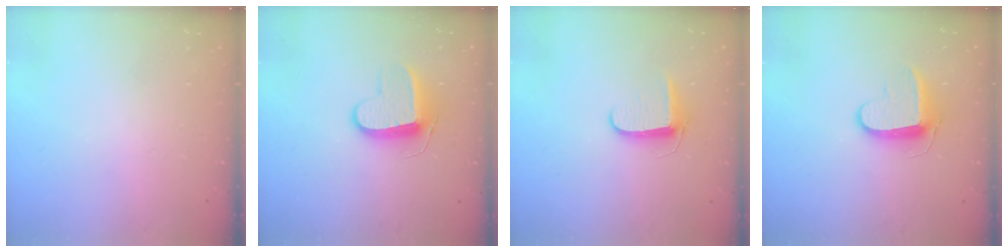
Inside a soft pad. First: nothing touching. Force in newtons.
{"total": 9.9, "press": 9.9, "slide": 0.2}
{"total": 7.8, "press": 7.7, "slide": 1.1}
{"total": 9.4, "press": 9.4, "slide": 0.2}